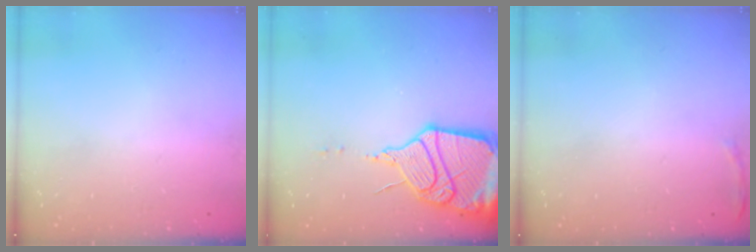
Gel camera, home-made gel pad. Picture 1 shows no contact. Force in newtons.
{"total": 19.2, "press": 18.4, "slide": 5.2}
{"total": 5.2, "press": 5.1, "slide": 1.2}